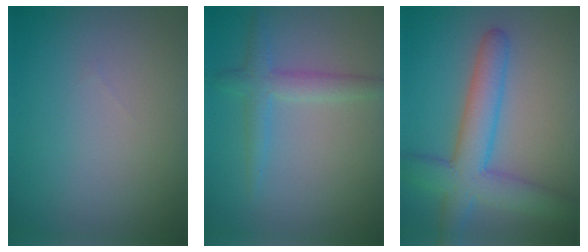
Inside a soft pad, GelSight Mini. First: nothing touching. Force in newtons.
{"total": 2.5, "press": 2.5, "slide": 0.1}
{"total": 6.4, "press": 6.4, "slide": 0.2}